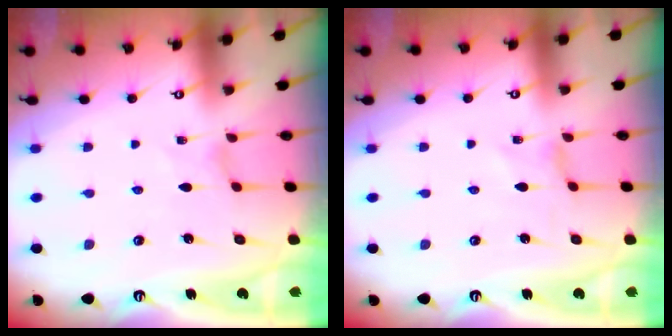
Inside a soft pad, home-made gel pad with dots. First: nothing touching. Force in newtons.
{"total": 0.0}